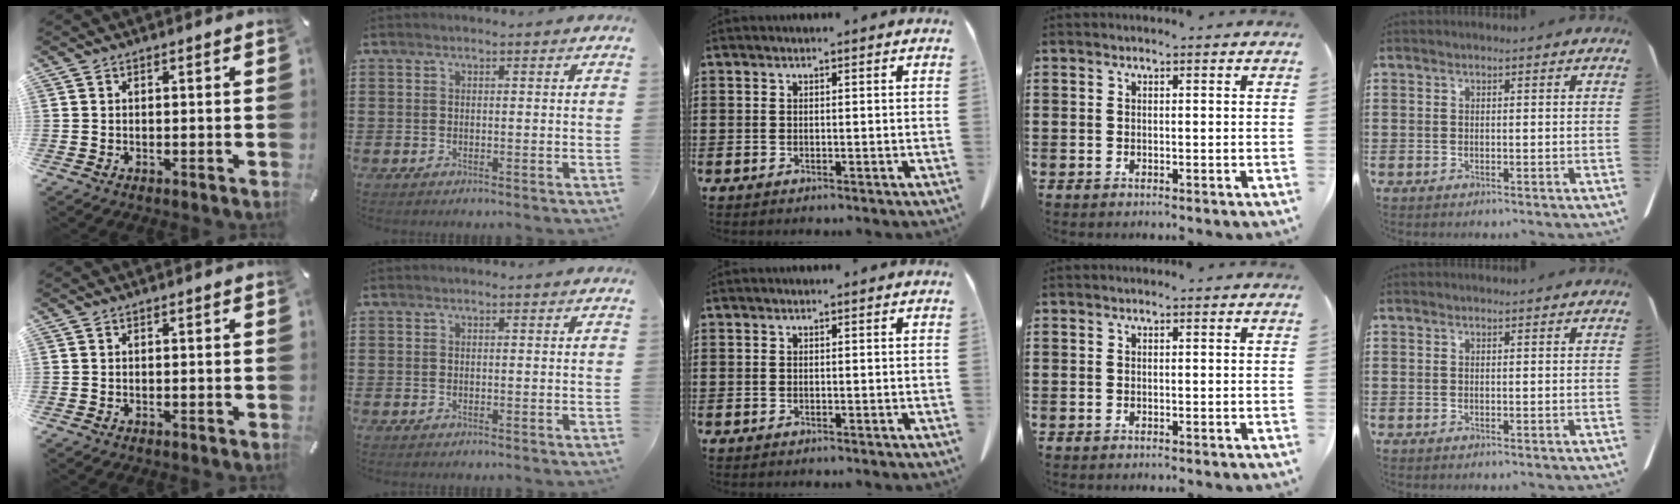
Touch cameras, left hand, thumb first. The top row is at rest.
{}